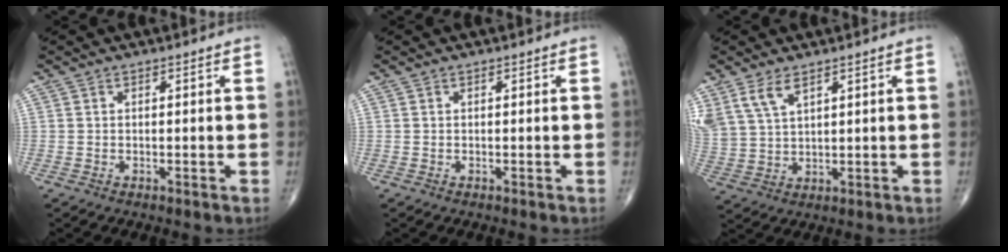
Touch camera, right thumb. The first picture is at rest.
{"total": 0.0}
{"total": 7.5, "force": [4.7, 3.4, 4.8], "torque": [-0.104, -0.009, 0.106]}